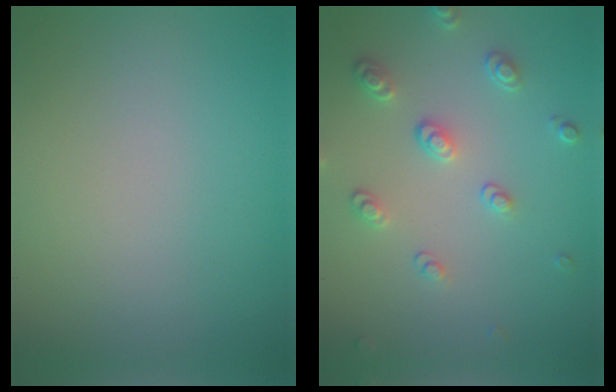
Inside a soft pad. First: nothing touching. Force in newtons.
{"total": 2.7, "press": 2.6, "slide": 0.4}